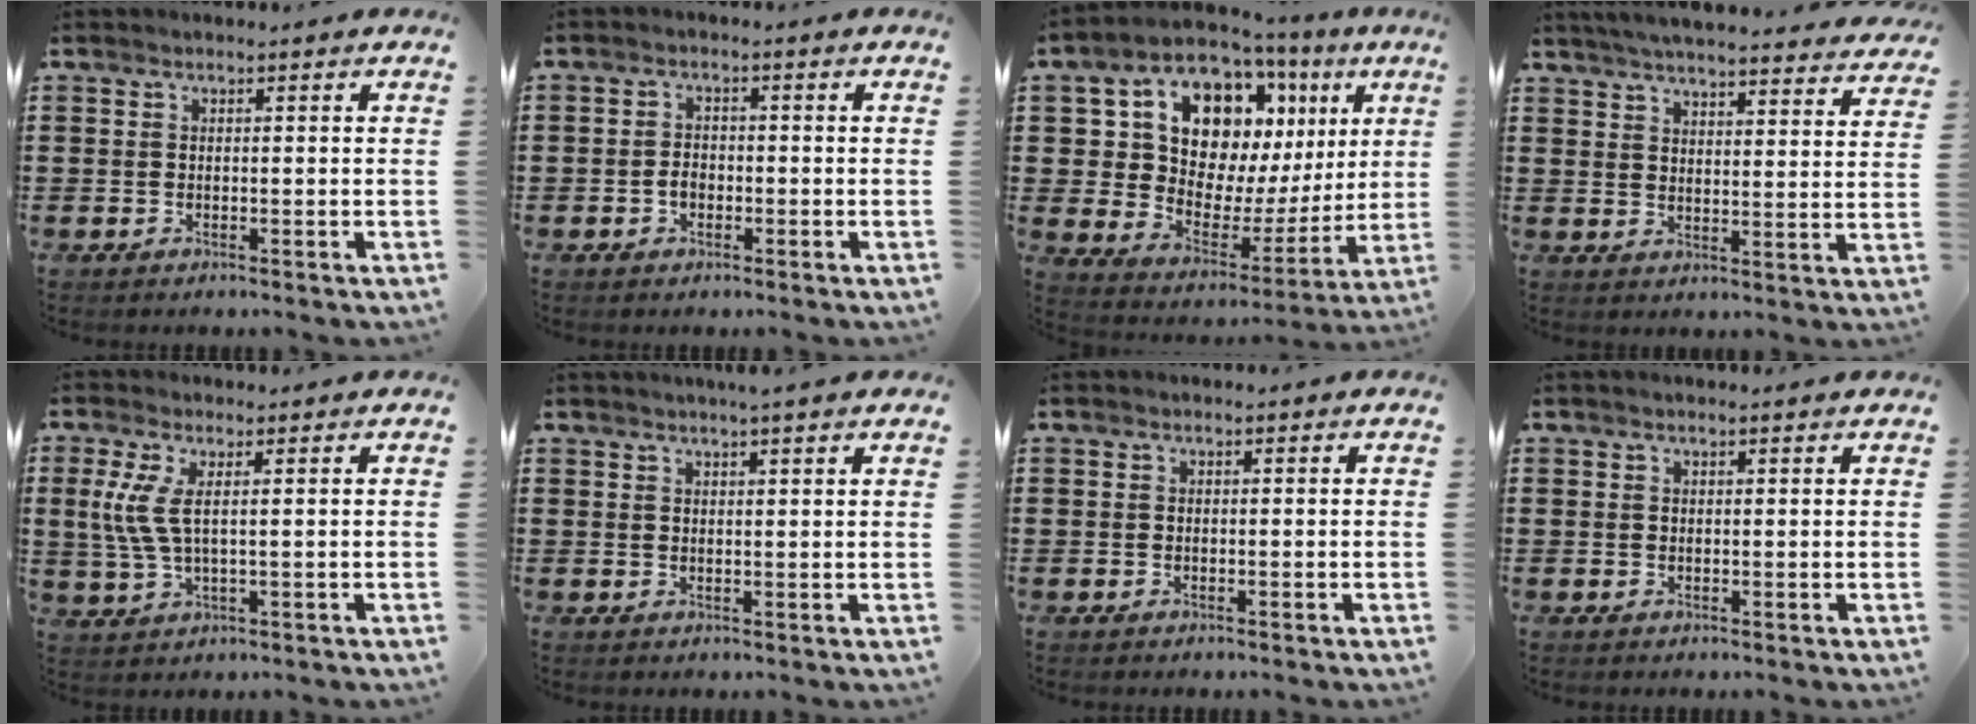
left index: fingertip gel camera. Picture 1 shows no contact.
{"total": 2.1, "force": [-0.7, 1.4, 1.4], "torque": [-0.029, 0.004, -0.015]}
{"total": 12.8, "force": [6.3, 8.7, 6.9], "torque": [-0.151, -0.037, 0.119]}
{"total": 4.8, "force": [4.6, -0.4, 1.0], "torque": [-0.041, -0.028, 0.079]}
{"total": 4.9, "force": [1.0, 1.1, 4.7], "torque": [-0.123, -0.012, 0.010]}
{"total": 2.2, "force": [1.9, -0.2, 1.1], "torque": [-0.024, 0.002, 0.037]}
{"total": 0.0}
{"total": 0.5, "force": [0.4, 0.0, 0.3], "torque": [-0.007, -0.001, 0.007]}